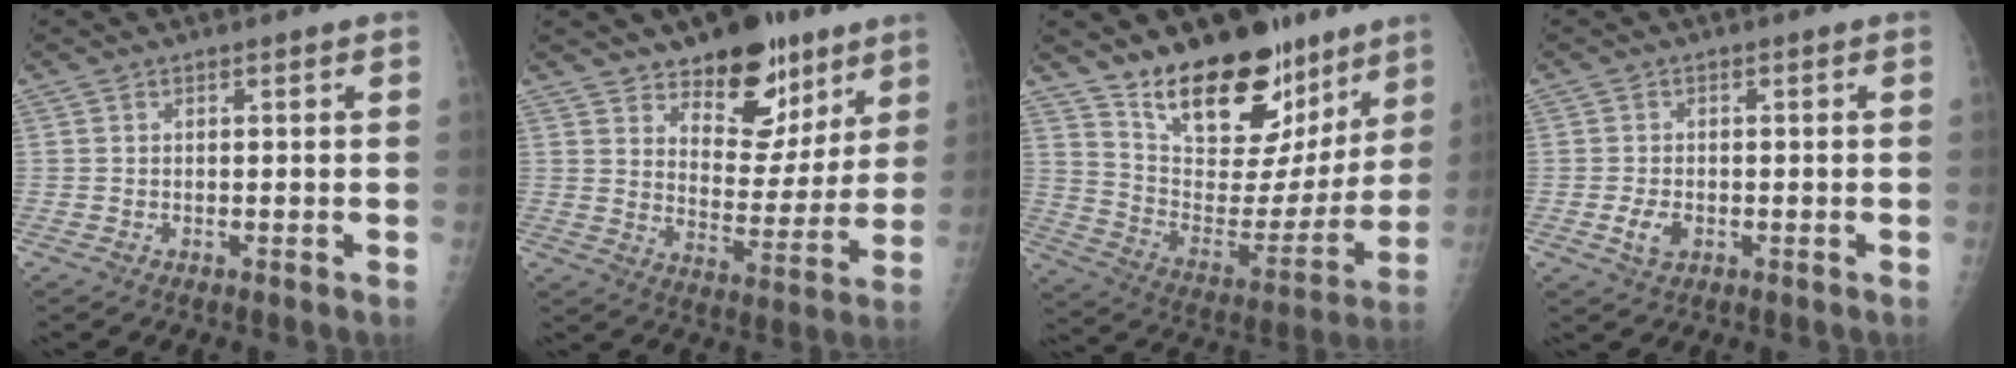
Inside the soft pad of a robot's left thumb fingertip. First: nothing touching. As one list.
[{"total": 15.6, "force": [10.3, 8.3, 8.2], "torque": [-0.056, -0.063, 0.161]}, {"total": 25.1, "force": [17.0, 12.1, 13.9], "torque": [-0.161, -0.093, 0.277]}, {"total": 3.2, "force": [-0.9, 2.1, 2.2], "torque": [-0.040, 0.000, -0.014]}]